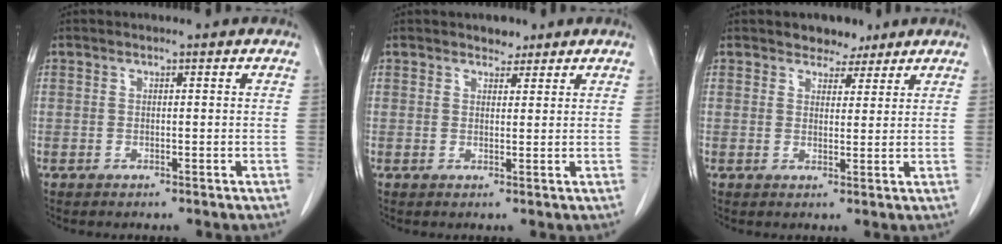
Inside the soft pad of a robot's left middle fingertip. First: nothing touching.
{"total": 1.8, "force": [1.5, 1.0, 0.4], "torque": [-0.005, -0.003, 0.022]}
{"total": 3.7, "force": [3.0, 2.0, 0.8], "torque": [-0.010, 0.002, 0.047]}